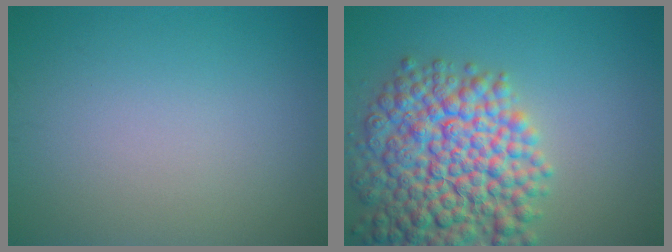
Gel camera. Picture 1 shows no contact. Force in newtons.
{"total": 11.1, "press": 11.0, "slide": 0.4}